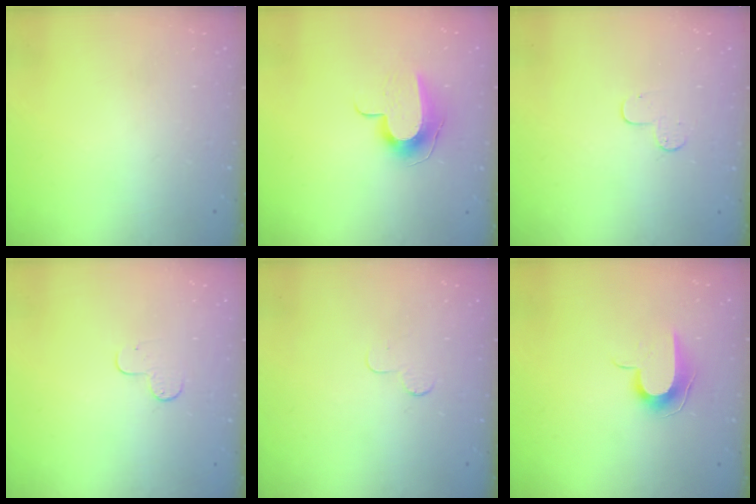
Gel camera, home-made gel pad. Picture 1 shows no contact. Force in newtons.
{"total": 9.6, "press": 9.6, "slide": 0.3}
{"total": 4.3, "press": 4.3, "slide": 0.4}
{"total": 4.8, "press": 4.8, "slide": 0.5}
{"total": 2.3, "press": 2.3, "slide": 0.2}
{"total": 8.9, "press": 8.9, "slide": 0.8}